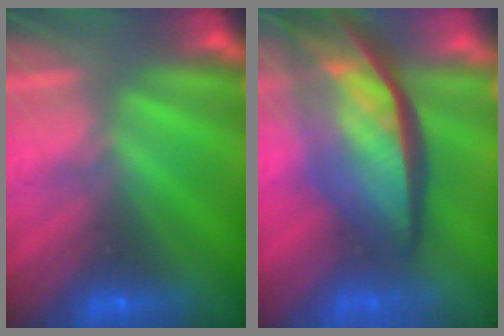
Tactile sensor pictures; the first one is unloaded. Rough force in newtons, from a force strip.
{"total": 8.1}